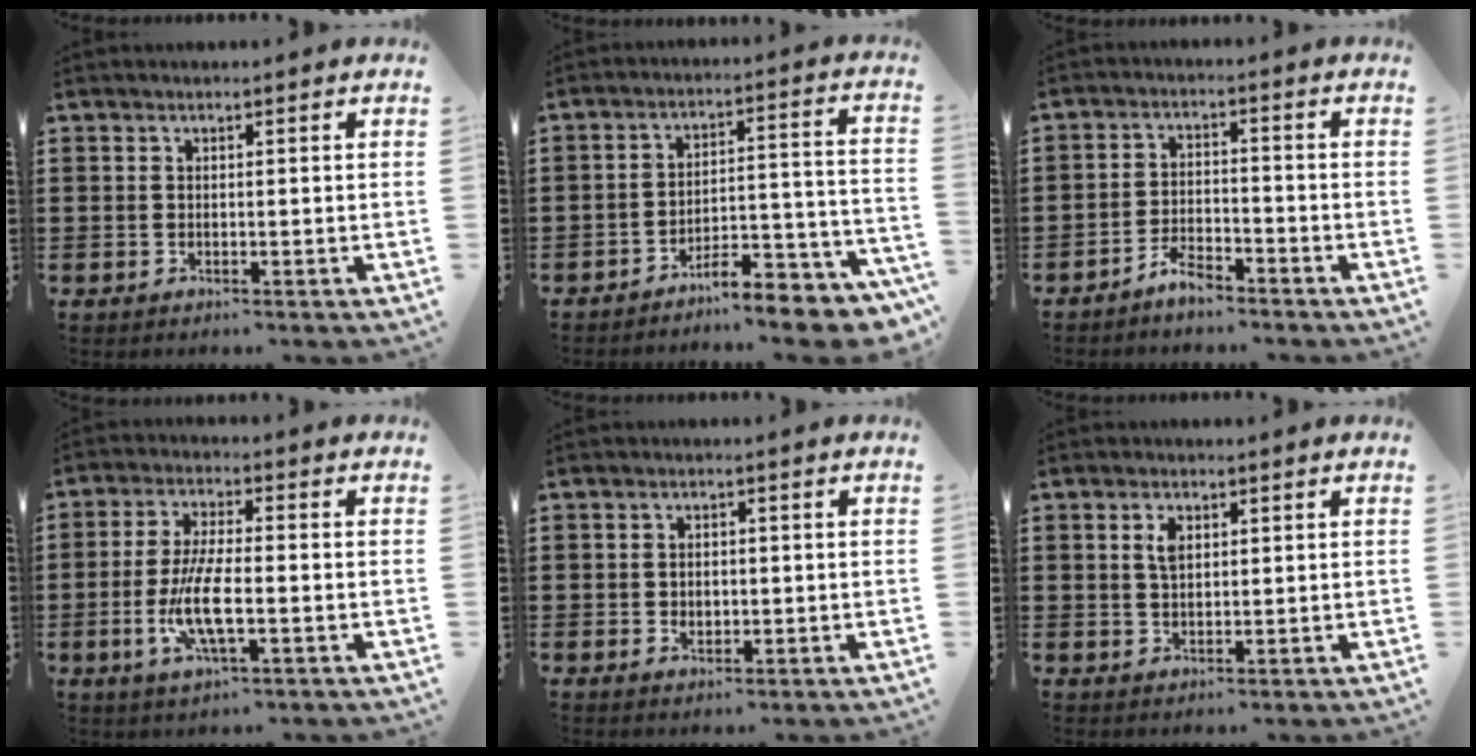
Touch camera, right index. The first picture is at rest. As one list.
[{"total": 7.4, "force": [-7.0, 0.8, 2.3], "torque": [-0.026, 0.013, -0.134]}, {"total": 3.5, "force": [-3.3, 0.7, 0.9], "torque": [-0.027, 0.007, -0.068]}, {"total": 8.0, "force": [-2.3, 2.3, 7.3], "torque": [-0.163, -0.014, -0.047]}, {"total": 1.7, "force": [-0.2, 1.2, 1.1], "torque": [-0.023, 0.006, -0.005]}, {"total": 2.6, "force": [1.0, 1.4, 2.0], "torque": [-0.044, 0.007, 0.016]}]